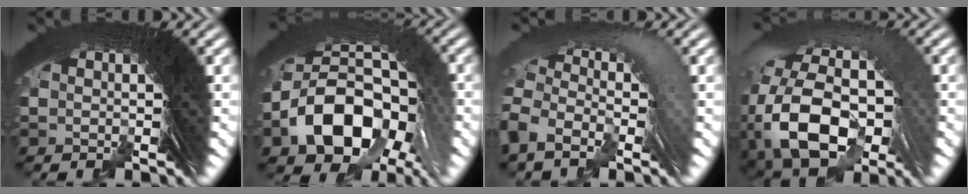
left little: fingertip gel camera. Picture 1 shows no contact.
{"total": 11.3, "force": [1.7, 7.0, 8.7], "torque": [-0.167, -0.011, 0.032]}
{"total": 3.2, "force": [0.1, 2.1, 2.4], "torque": [-0.044, 0.005, -0.001]}
{"total": 12.1, "force": [0.4, 8.4, 8.7], "torque": [-0.179, -0.029, 0.020]}